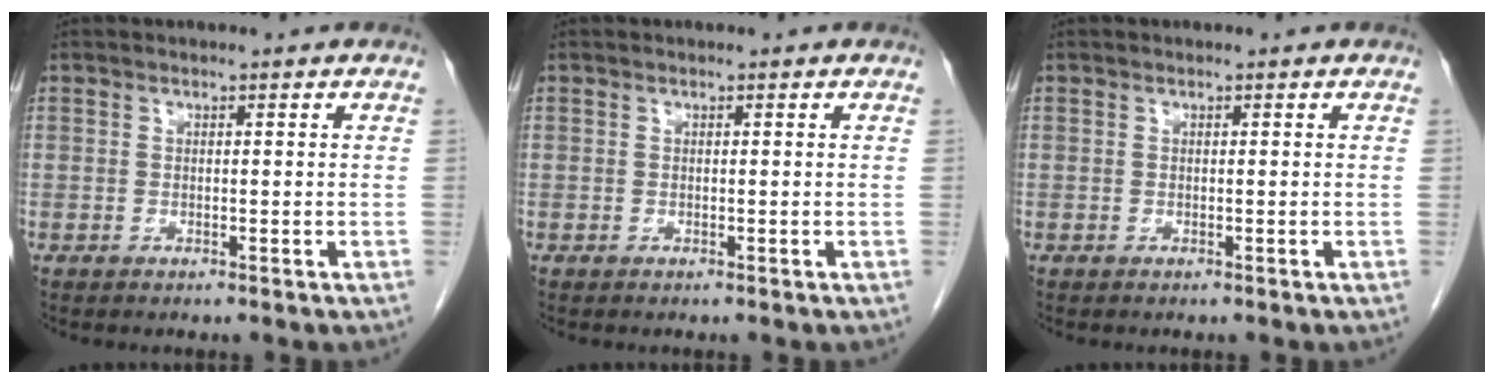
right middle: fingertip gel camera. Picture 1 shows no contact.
{"total": 0.0}
{"total": 0.0}